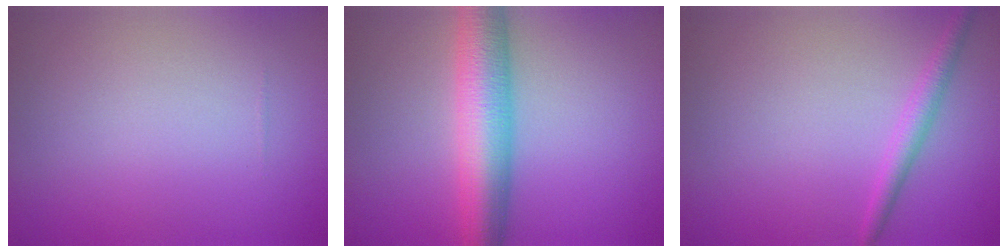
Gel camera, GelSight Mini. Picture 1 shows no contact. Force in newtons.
{"total": 6.6, "press": 6.6, "slide": 0.0}
{"total": 1.9, "press": 1.9, "slide": 0.2}